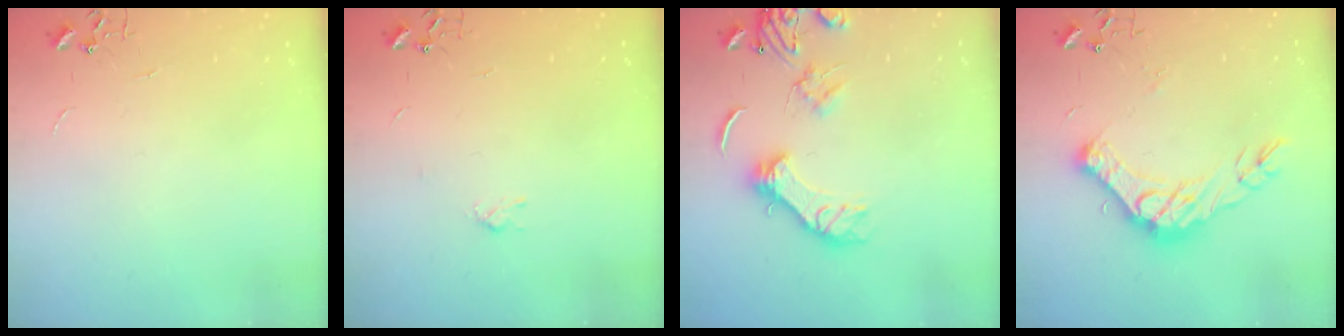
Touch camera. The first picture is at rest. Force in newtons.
{"total": 3.0, "press": 2.9, "slide": 0.6}
{"total": 13.2, "press": 13.1, "slide": 1.7}
{"total": 17.2, "press": 17.2, "slide": 1.2}